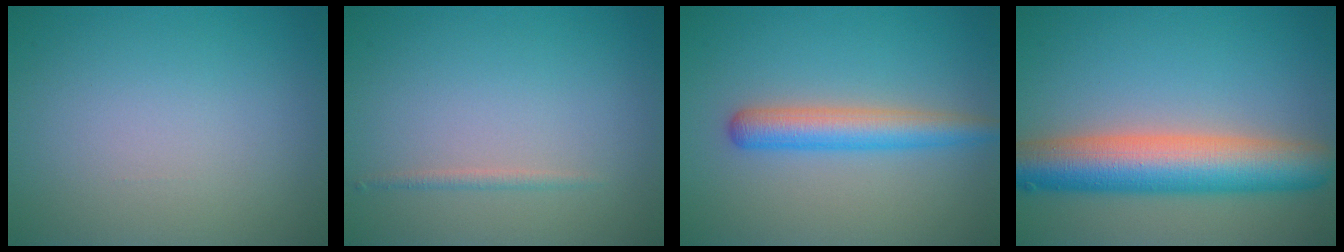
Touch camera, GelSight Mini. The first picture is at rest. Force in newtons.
{"total": 0.8, "press": 0.8, "slide": 0.0}
{"total": 3.9, "press": 3.9, "slide": 0.1}
{"total": 8.8, "press": 8.8, "slide": 0.3}